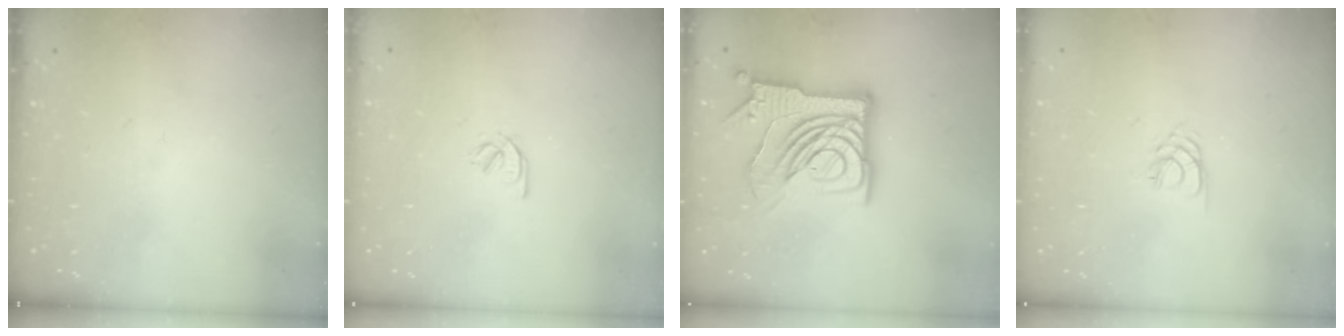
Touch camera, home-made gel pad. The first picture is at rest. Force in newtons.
{"total": 2.1, "press": 2.0, "slide": 0.7}
{"total": 20.4, "press": 20.2, "slide": 2.3}
{"total": 2.4, "press": 2.4, "slide": 0.3}